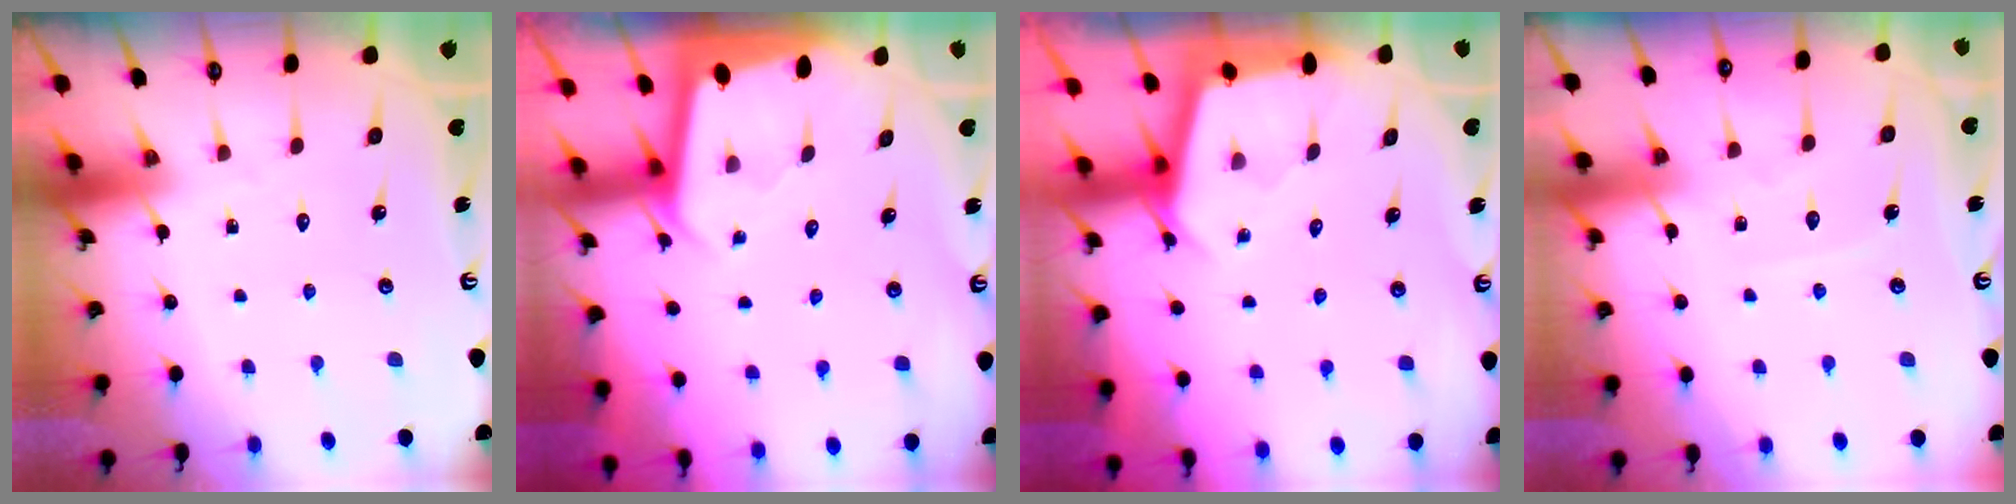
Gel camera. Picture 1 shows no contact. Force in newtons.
{"total": 1.9, "press": 1.9, "slide": 0.1}
{"total": 2.6, "press": 2.6, "slide": 0.5}
{"total": 5.0, "press": 5.0, "slide": 0.4}